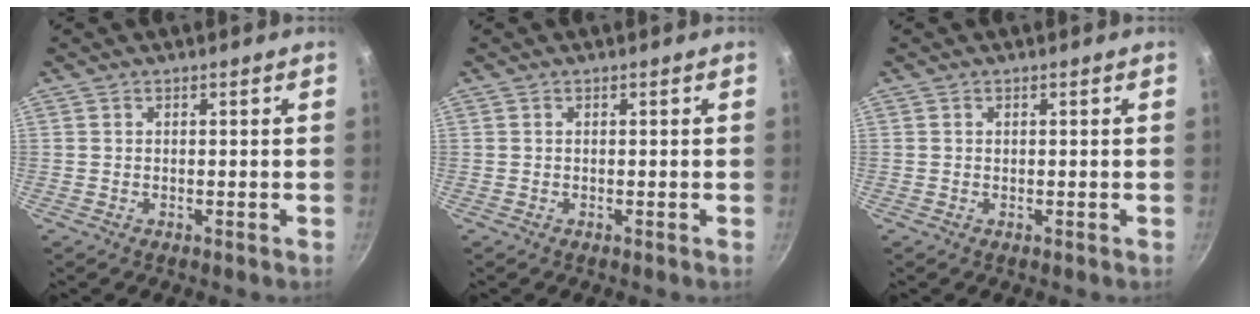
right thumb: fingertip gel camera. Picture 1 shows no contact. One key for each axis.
{"total": 0.0}
{"total": 0.0}